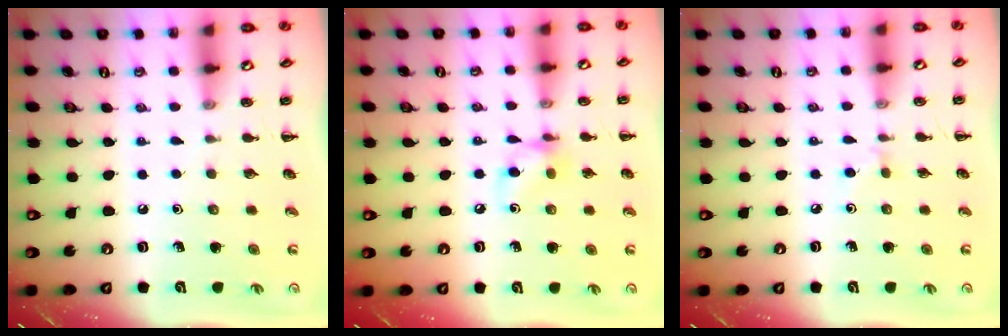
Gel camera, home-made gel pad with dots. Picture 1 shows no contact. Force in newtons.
{"total": 8.1, "press": 8.0, "slide": 1.3}
{"total": 3.2, "press": 3.0, "slide": 1.3}